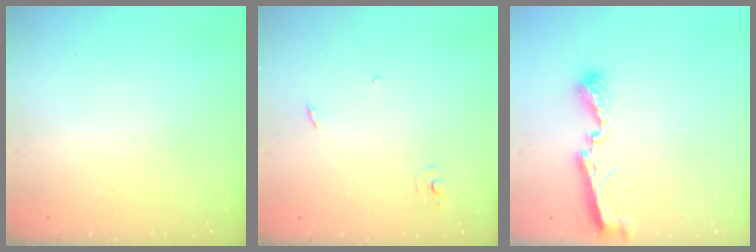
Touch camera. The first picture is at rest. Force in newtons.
{"total": 2.5, "press": 2.5, "slide": 0.1}
{"total": 7.6, "press": 7.5, "slide": 0.3}